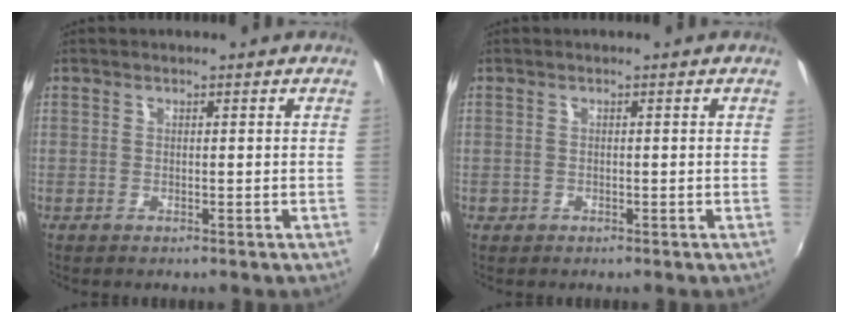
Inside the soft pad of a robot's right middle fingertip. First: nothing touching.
{"total": 0.9, "force": [-0.5, 0.8, 0.1], "torque": [-0.003, -0.003, -0.007]}